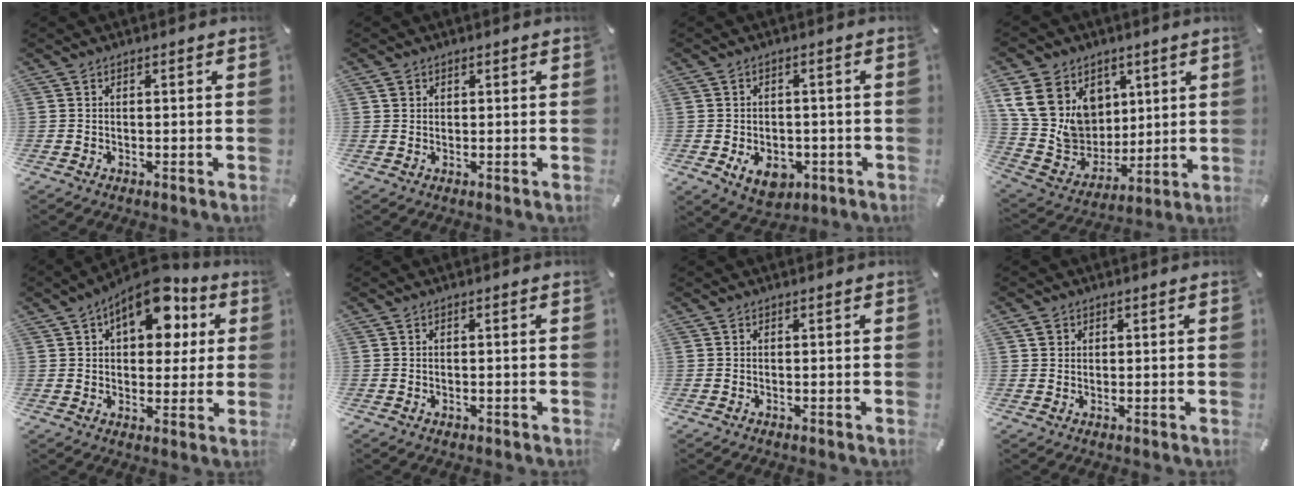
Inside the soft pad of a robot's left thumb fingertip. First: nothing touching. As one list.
[{"total": 1.3, "force": [0.5, 1.1, 0.2], "torque": [0.012, -0.003, 0.006]}, {"total": 7.5, "force": [-2.5, 5.5, 4.5], "torque": [-0.065, 0.004, -0.045]}, {"total": 17.3, "force": [6.5, 14.7, 6.4], "torque": [-0.137, -0.035, 0.132]}, {"total": 13.9, "force": [6.7, 8.1, 9.1], "torque": [-0.127, -0.024, 0.115]}, {"total": 0.5, "force": [-0.1, 0.3, 0.4], "torque": [-0.007, 0.001, -0.002]}, {"total": 0.0}, {"total": 1.7, "force": [0.6, 1.6, 0.3], "torque": [0.001, 0.001, 0.009]}]